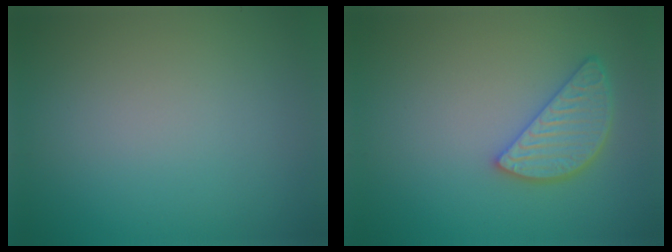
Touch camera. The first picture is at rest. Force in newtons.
{"total": 3.7, "press": 3.2, "slide": 1.8}